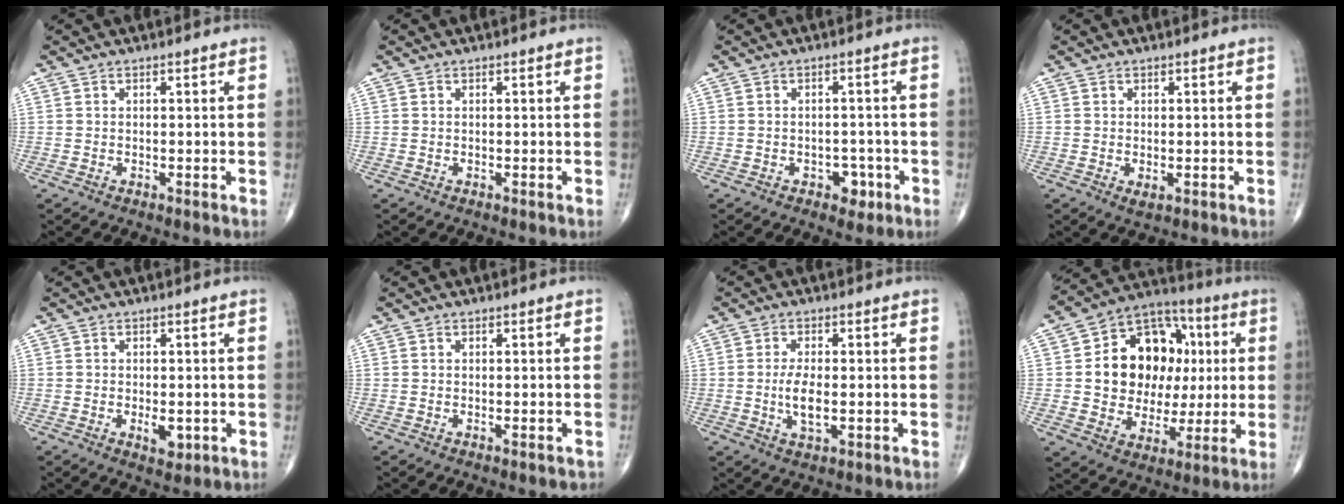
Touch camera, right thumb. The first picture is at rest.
{"total": 0.0}
{"total": 3.6, "force": [-1.6, 2.6, 1.9], "torque": [-0.006, 0.011, -0.020]}
{"total": 1.3, "force": [-0.2, 0.7, 1.1], "torque": [-0.019, -0.004, -0.001]}
{"total": 3.3, "force": [-0.8, 1.9, 2.7], "torque": [-0.032, -0.004, -0.007]}
{"total": 0.7, "force": [-0.4, 0.3, 0.5], "torque": [-0.005, -0.001, -0.004]}
{"total": 4.1, "force": [-0.4, 1.8, 3.6], "torque": [-0.072, -0.006, -0.008]}
{"total": 19.7, "force": [2.7, 15.0, 12.5], "torque": [-0.146, 0.021, 0.048]}